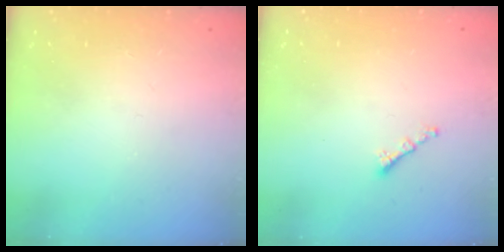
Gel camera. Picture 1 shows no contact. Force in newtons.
{"total": 1.2, "press": 1.1, "slide": 0.5}